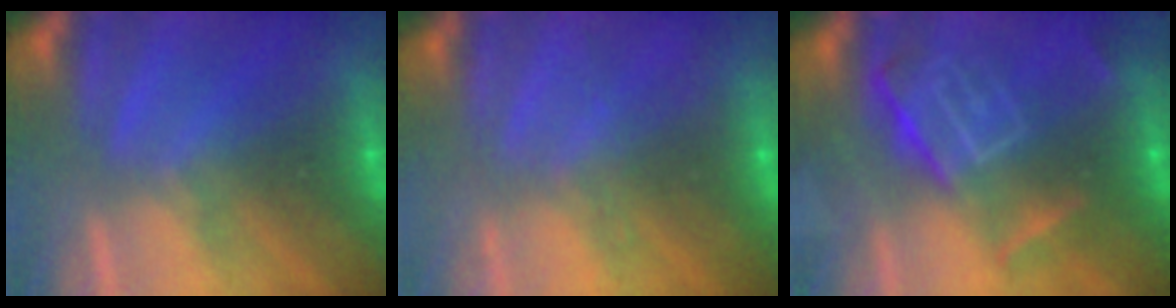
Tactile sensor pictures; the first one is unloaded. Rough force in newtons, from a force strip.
{"total": 2.1}
{"total": 8.8}